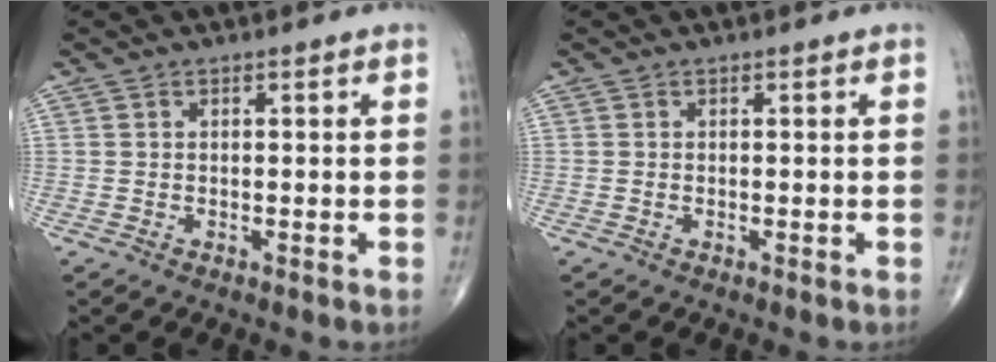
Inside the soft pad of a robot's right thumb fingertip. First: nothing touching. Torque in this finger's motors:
{"motor_torque": [0.55, -0.12, -0.11, -0.14, 0.01]}